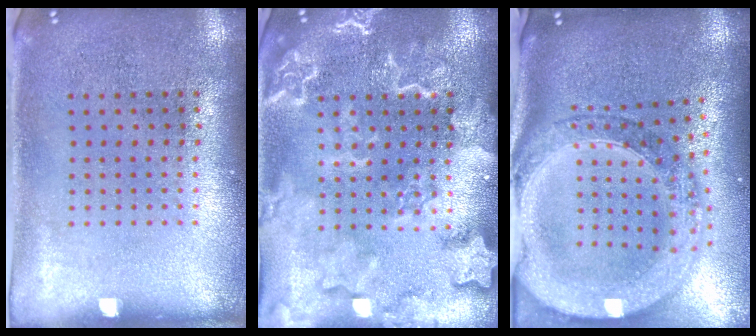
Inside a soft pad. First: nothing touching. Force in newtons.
{"total": 3.3, "press": 3.3, "slide": 0.4}
{"total": 3.0, "press": 2.4, "slide": 1.7}